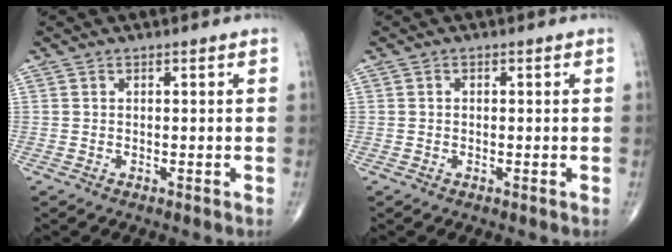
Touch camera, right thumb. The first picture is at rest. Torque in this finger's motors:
{"motor_torque": [-0.30, 0.05, 0.05, 0.12, 0.00]}